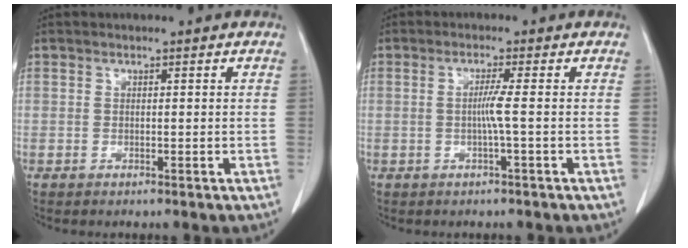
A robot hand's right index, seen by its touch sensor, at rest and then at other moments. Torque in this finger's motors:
{"motor_torque": [0.36, 0.04, 0.10, 0.05]}